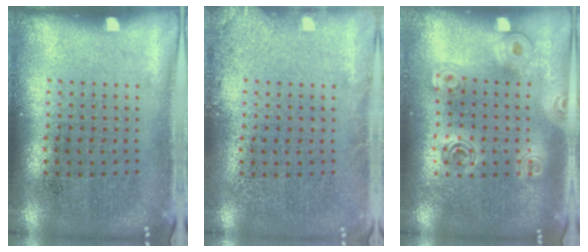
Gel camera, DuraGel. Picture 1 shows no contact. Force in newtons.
{"total": 1.2, "press": 1.2, "slide": 0.2}
{"total": 1.7, "press": 1.4, "slide": 0.8}